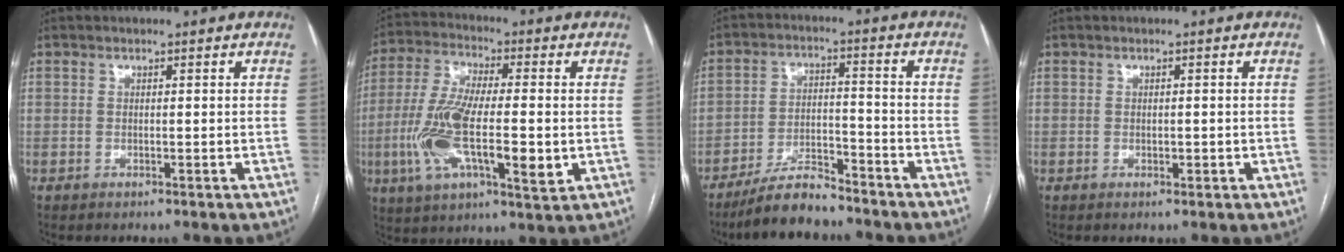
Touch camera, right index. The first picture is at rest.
{"total": 16.1, "force": [-2.5, 4.6, 15.2], "torque": [-0.305, -0.004, -0.043]}
{"total": 8.2, "force": [-7.1, 2.1, 3.4], "torque": [-0.062, -0.006, -0.129]}
{"total": 1.0, "force": [-0.2, 0.7, 0.7], "torque": [-0.006, 0.001, 0.000]}